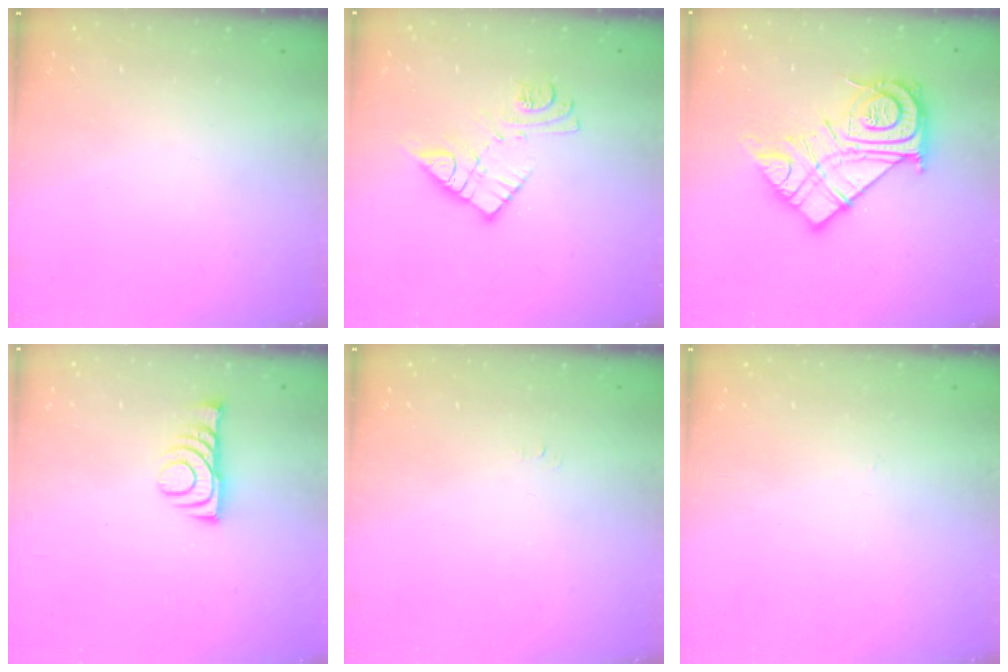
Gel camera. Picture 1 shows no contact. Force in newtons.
{"total": 11.7, "press": 11.7, "slide": 0.9}
{"total": 20.9, "press": 20.8, "slide": 1.9}
{"total": 8.2, "press": 8.1, "slide": 1.0}
{"total": 2.5, "press": 2.5, "slide": 0.3}
{"total": 2.8, "press": 2.8, "slide": 0.4}